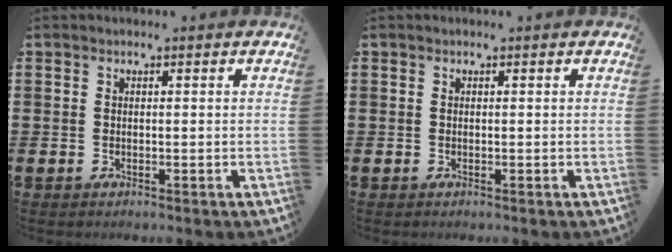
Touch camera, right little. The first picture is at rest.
{"total": 0.0}